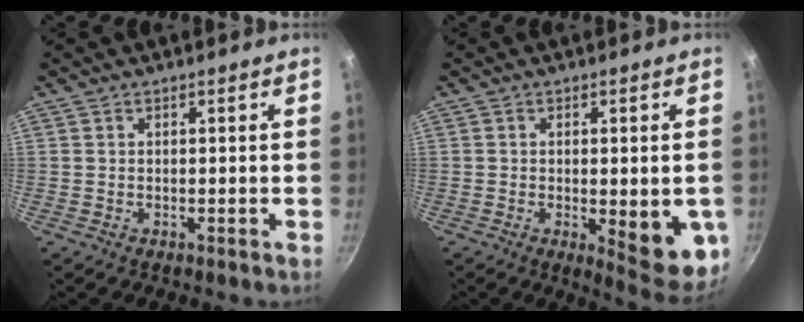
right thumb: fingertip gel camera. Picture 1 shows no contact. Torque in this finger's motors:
{"motor_torque": [-0.21, 0.73, 1.13, -0.27, 0.03]}